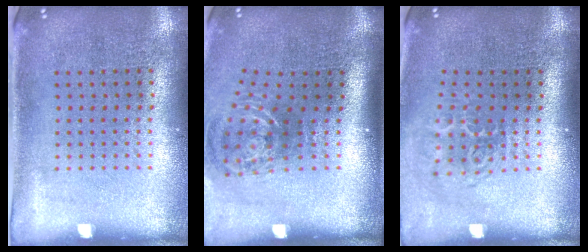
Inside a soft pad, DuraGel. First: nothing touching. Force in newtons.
{"total": 1.8, "press": 1.3, "slide": 1.3}
{"total": 1.8, "press": 1.2, "slide": 1.4}